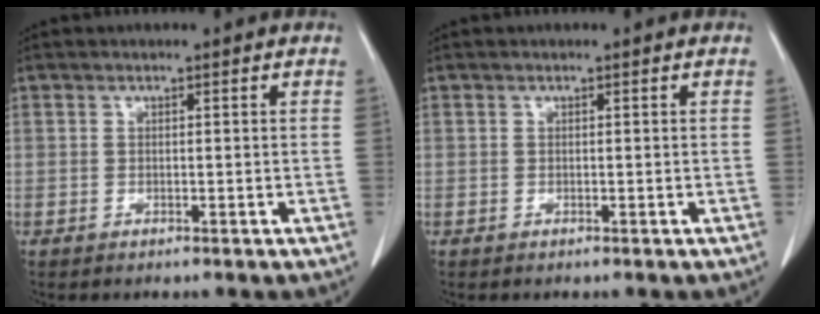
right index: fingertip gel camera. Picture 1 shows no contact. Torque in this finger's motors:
{"motor_torque": [0.03, -0.03, 0.00, 0.00]}